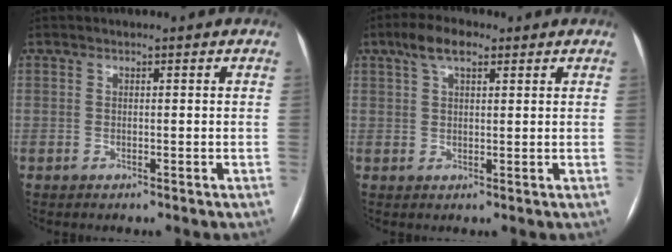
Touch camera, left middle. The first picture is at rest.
{"total": 5.2, "force": [3.1, 1.9, 3.7], "torque": [-0.075, 0.021, 0.056]}